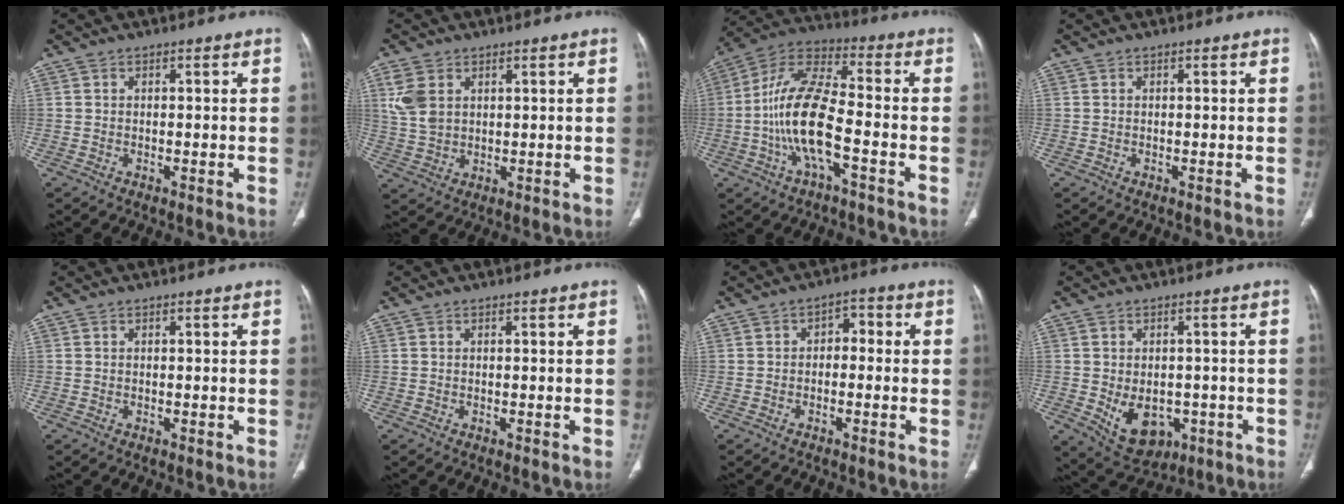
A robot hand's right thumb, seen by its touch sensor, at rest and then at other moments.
{"total": 6.5, "force": [2.4, 4.4, 4.1], "torque": [-0.087, -0.005, 0.056]}
{"total": 15.0, "force": [-3.9, 5.2, 13.5], "torque": [-0.276, 0.040, -0.076]}
{"total": 0.0}
{"total": 0.0}
{"total": 0.0}
{"total": 3.7, "force": [-0.4, 2.7, 2.6], "torque": [-0.020, 0.022, -0.018]}
{"total": 9.4, "force": [-2.6, 6.8, 6.0], "torque": [-0.073, 0.004, -0.018]}